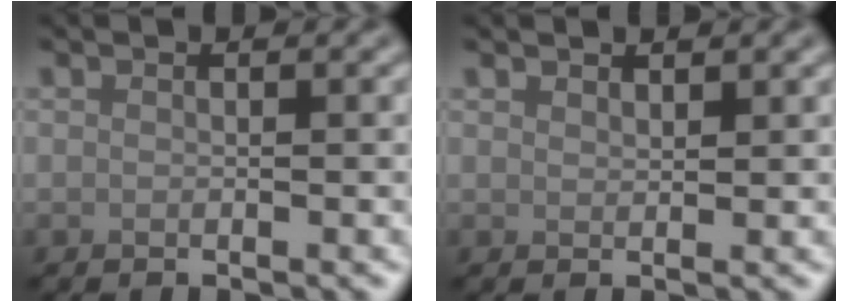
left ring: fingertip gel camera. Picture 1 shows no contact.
{"total": 1.0, "force": [1.0, 0.1, 0.1], "torque": [0.000, 0.000, 0.018]}